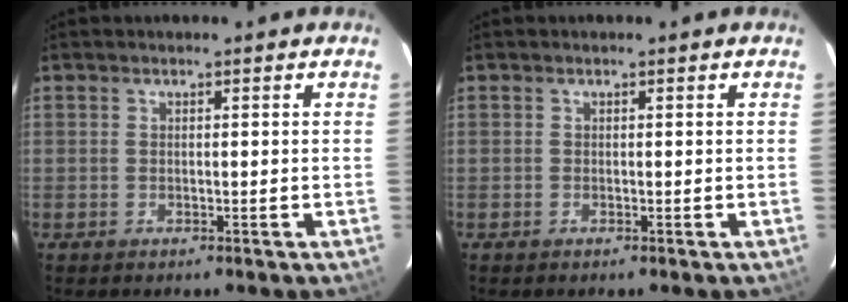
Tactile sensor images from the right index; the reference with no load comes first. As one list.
[{"total": 0.0}]